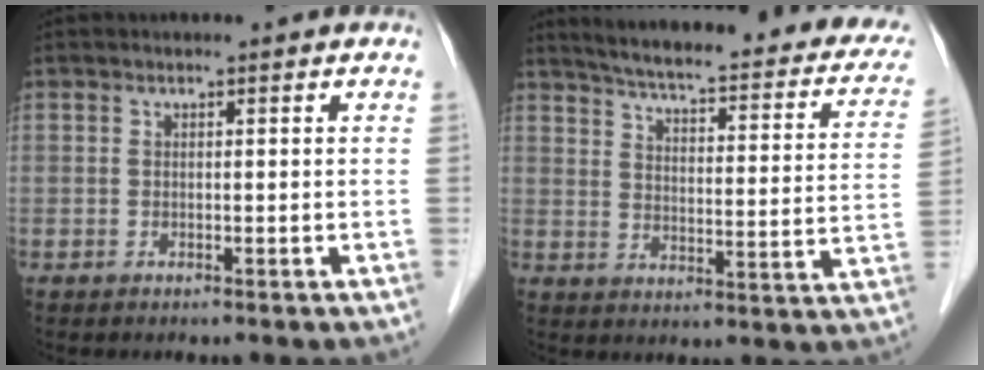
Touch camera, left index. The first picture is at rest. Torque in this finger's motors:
{"motor_torque": [0.00, -0.60, 0.43, 0.09]}